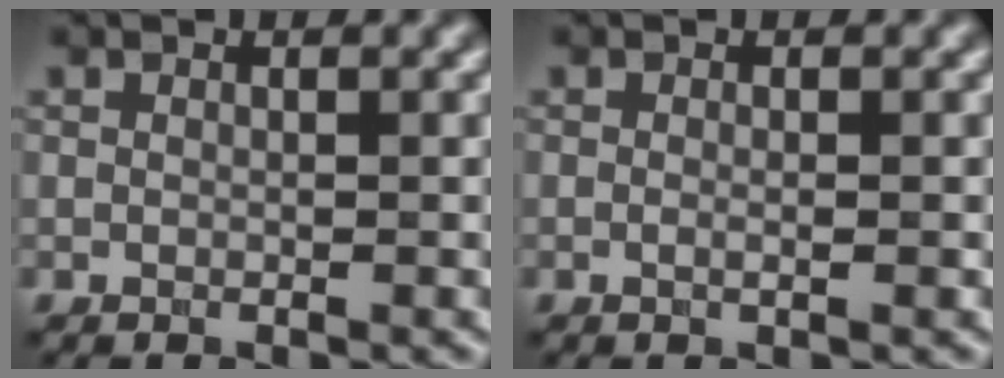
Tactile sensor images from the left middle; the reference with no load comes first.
{"total": 0.8, "force": [-0.1, 0.1, 0.8], "torque": [-0.014, -0.006, -0.003]}